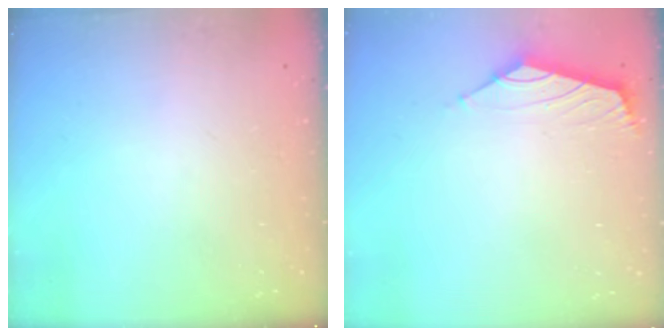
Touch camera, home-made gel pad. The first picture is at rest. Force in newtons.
{"total": 1.8, "press": 1.6, "slide": 0.7}